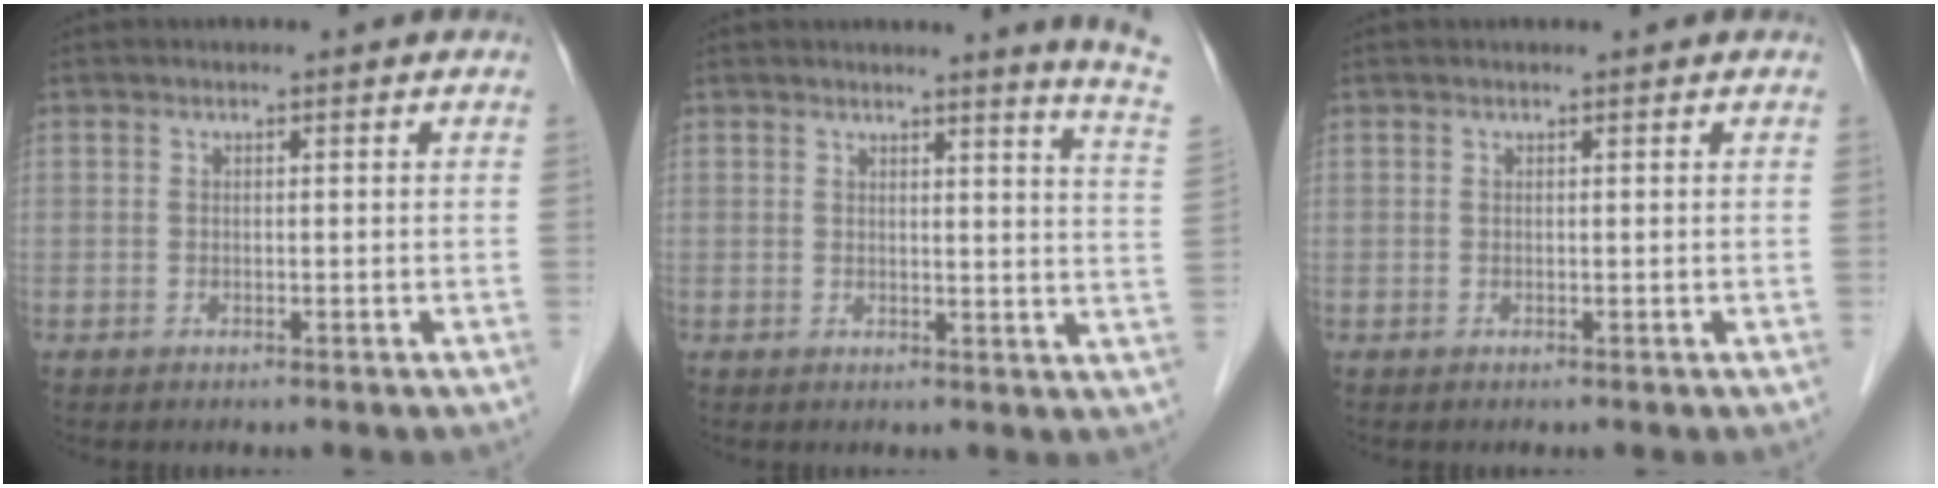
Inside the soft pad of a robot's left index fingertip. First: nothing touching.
{"total": 7.6, "force": [6.9, -2.1, 2.3], "torque": [-0.029, -0.079, 0.056]}
{"total": 0.5, "force": [0.5, 0.0, 0.2], "torque": [-0.004, 0.003, 0.009]}